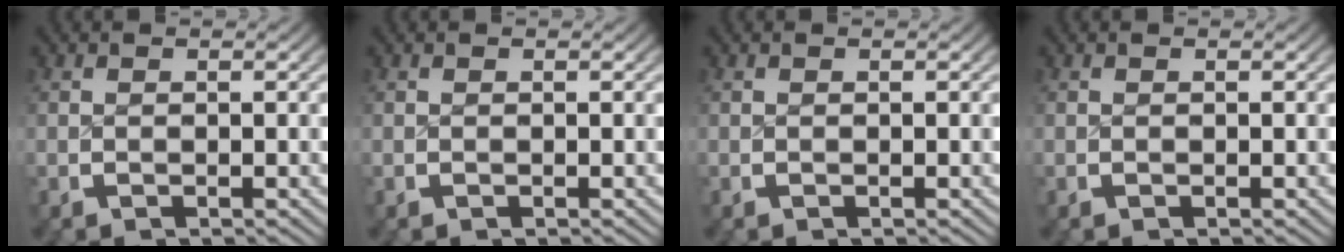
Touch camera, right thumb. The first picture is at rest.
{"total": 0.0}
{"total": 0.0}
{"total": 0.0}